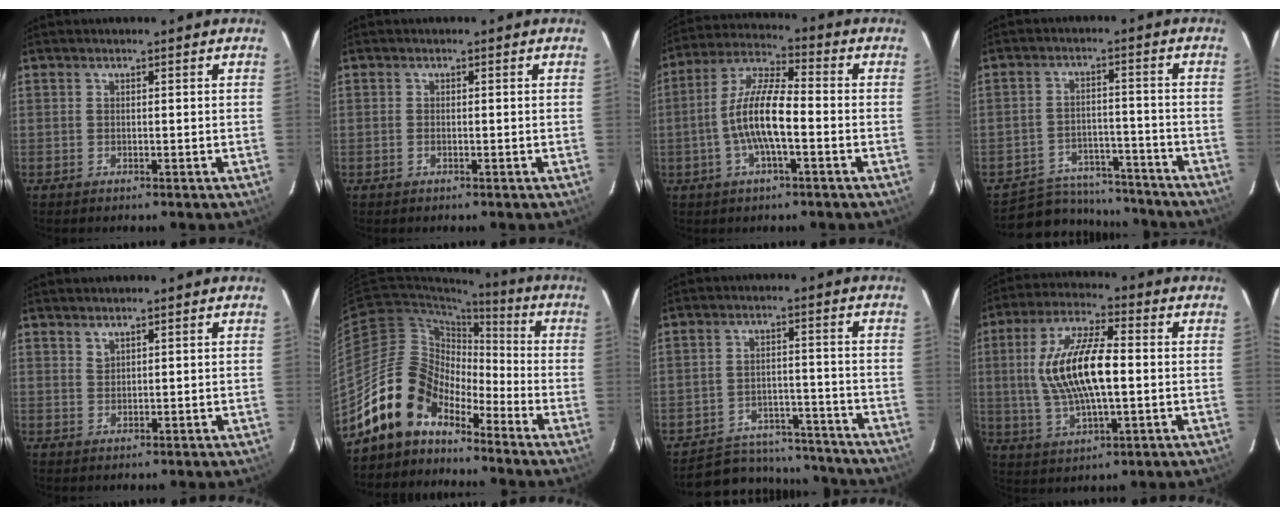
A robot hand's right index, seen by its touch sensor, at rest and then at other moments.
{"total": 0.8, "force": [-0.3, 0.4, 0.6], "torque": [-0.014, 0.000, -0.007]}
{"total": 11.1, "force": [-2.7, 2.8, 10.4], "torque": [-0.215, 0.005, -0.054]}
{"total": 13.0, "force": [-11.6, 5.1, 2.4], "torque": [-0.066, 0.024, -0.157]}
{"total": 1.2, "force": [1.1, 0.2, 0.2], "torque": [-0.004, 0.001, 0.022]}
{"total": 12.8, "force": [-10.0, 6.6, 4.3], "torque": [-0.080, 0.031, -0.189]}
{"total": 15.9, "force": [-14.2, 6.0, 3.7], "torque": [-0.091, 0.032, -0.179]}
{"total": 15.1, "force": [0.5, 5.3, 14.2], "torque": [-0.280, 0.009, 0.013]}